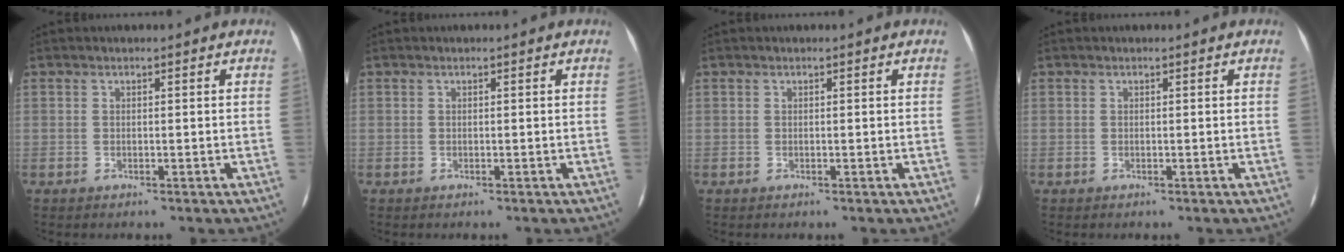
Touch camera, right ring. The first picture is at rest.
{"total": 0.0}
{"total": 0.0}
{"total": 0.0}